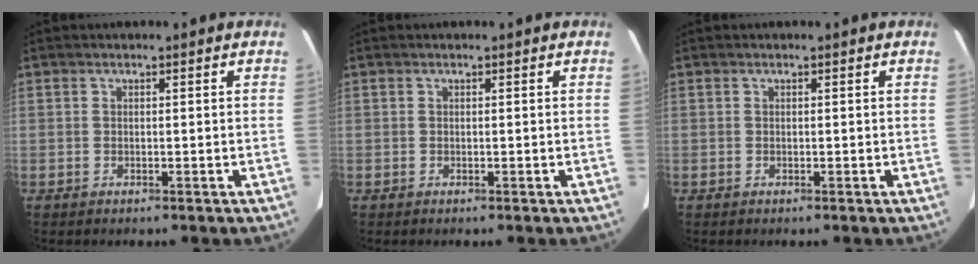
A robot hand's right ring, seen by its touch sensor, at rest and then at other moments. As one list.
[{"total": 0.0}, {"total": 0.0}]